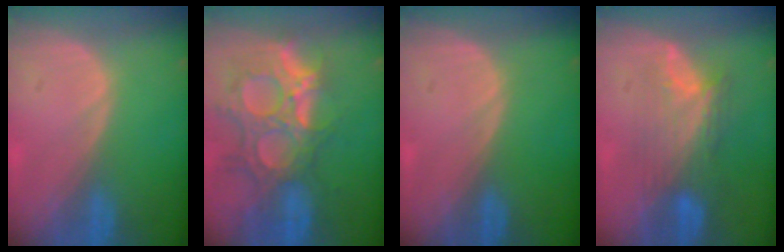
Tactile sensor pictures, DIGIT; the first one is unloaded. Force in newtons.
{"total": 13.3, "press": 11.4, "slide": 6.9}
{"total": 0.0}
{"total": 7.6, "press": 7.2, "slide": 2.3}